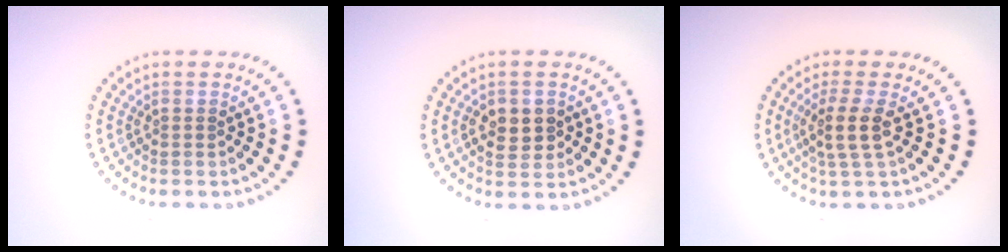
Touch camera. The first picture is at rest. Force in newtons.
{"total": 2.8, "press": 2.8, "slide": 0.3}
{"total": 2.7, "press": 2.3, "slide": 1.6}